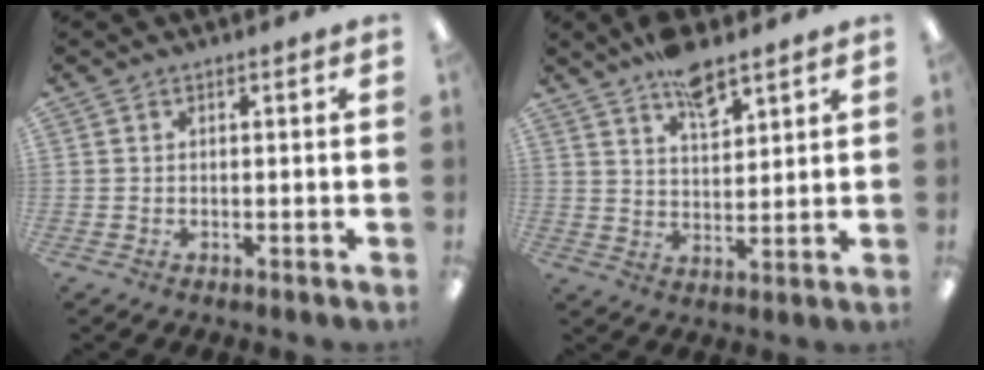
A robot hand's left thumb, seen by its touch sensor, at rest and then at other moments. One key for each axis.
{"total": 8.6, "fx": 6.4, "fy": 3.5, "fz": 4.6, "tx": -0.075, "ty": -0.034, "tz": 0.112}